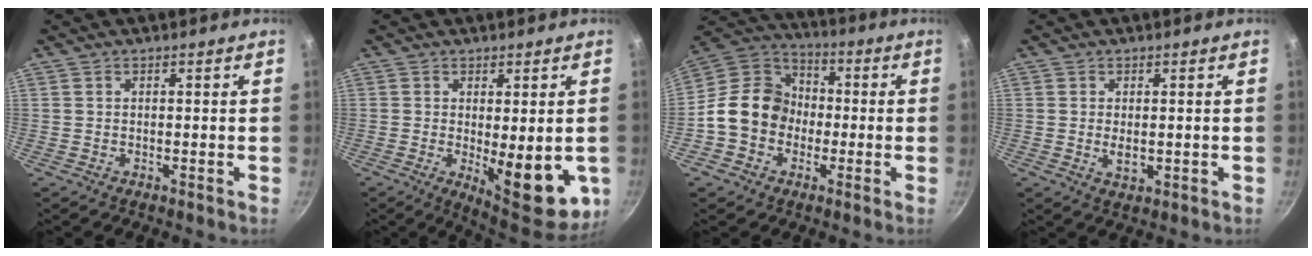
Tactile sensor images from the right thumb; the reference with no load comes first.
{"total": 13.9, "force": [-2.4, 5.4, 12.6], "torque": [-0.139, -0.016, -0.016]}
{"total": 14.1, "force": [-2.4, 11.9, 7.1], "torque": [-0.083, 0.045, -0.062]}
{"total": 2.7, "force": [-0.1, 1.5, 2.2], "torque": [-0.040, -0.005, 0.002]}